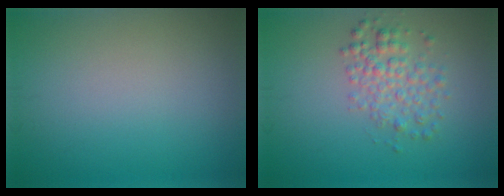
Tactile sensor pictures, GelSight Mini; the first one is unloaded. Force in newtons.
{"total": 3.2, "press": 3.2, "slide": 0.1}